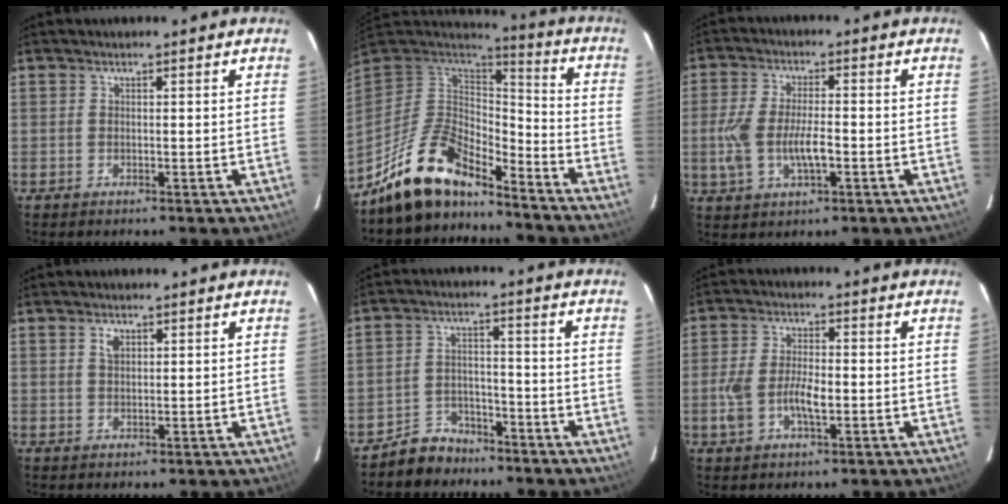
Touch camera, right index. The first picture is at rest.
{"total": 14.5, "force": [-12.0, 4.7, 6.6], "torque": [-0.144, 0.000, -0.220]}
{"total": 9.0, "force": [-2.1, 3.8, 7.9], "torque": [-0.170, -0.003, -0.038]}
{"total": 2.0, "force": [1.0, 1.3, 1.3], "torque": [-0.023, 0.005, 0.019]}
{"total": 6.8, "force": [-5.5, 3.9, 0.7], "torque": [-0.033, 0.019, -0.087]}
{"total": 7.5, "force": [-1.8, 3.6, 6.3], "torque": [-0.134, 0.002, -0.034]}